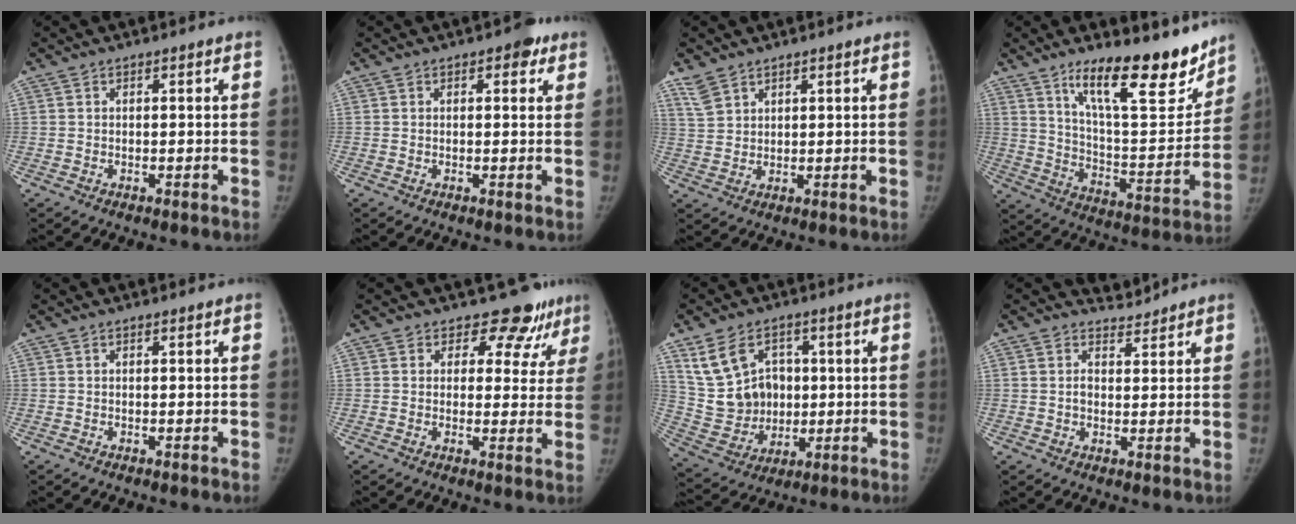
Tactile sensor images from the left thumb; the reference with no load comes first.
{"total": 3.0, "force": [1.6, 1.6, 2.0], "torque": [-0.010, -0.002, 0.015]}
{"total": 4.1, "force": [3.1, 2.3, 1.4], "torque": [-0.021, -0.010, 0.071]}
{"total": 19.5, "force": [13.8, 5.6, 12.6], "torque": [-0.153, -0.095, 0.230]}
{"total": 0.0}
{"total": 8.7, "force": [6.8, 5.2, 1.6], "torque": [0.032, -0.033, 0.067]}
{"total": 13.9, "force": [4.4, 11.0, 7.2], "torque": [-0.106, -0.006, 0.104]}
{"total": 2.9, "force": [2.6, 1.2, 0.2], "torque": [0.008, -0.015, 0.042]}